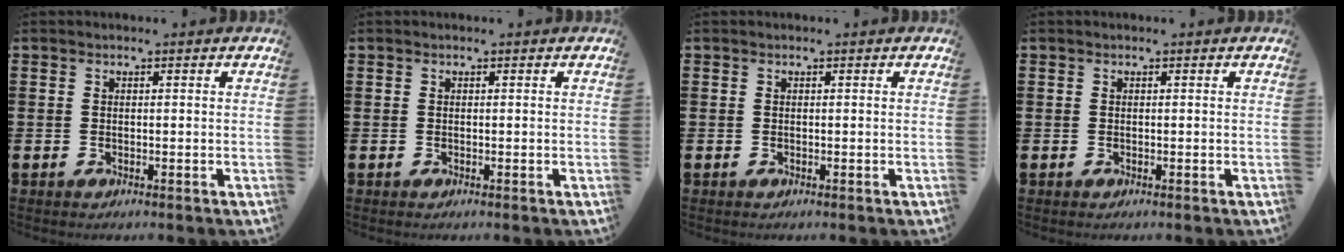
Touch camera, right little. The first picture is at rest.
{"total": 0.0}
{"total": 0.0}
{"total": 0.0}